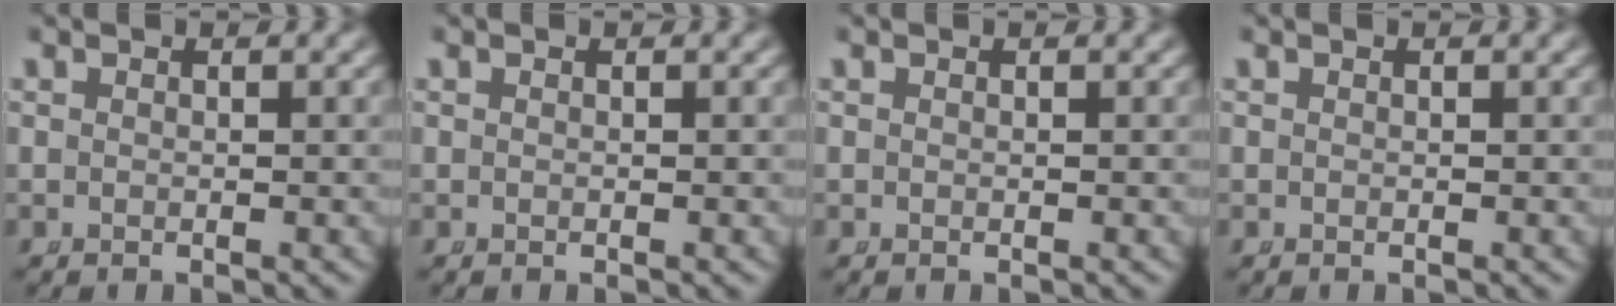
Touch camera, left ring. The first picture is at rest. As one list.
[{"total": 0.0}, {"total": 0.0}, {"total": 0.0}]